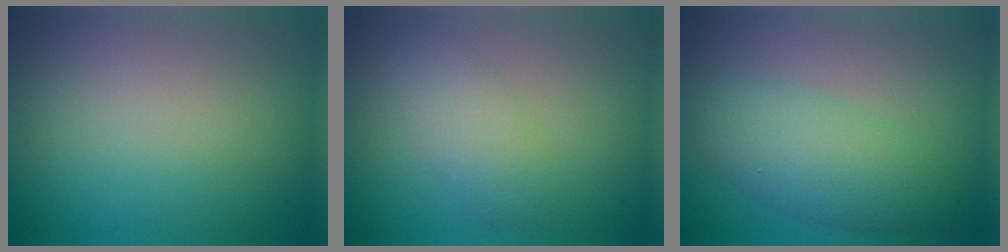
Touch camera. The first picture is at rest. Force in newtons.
{"total": 2.9, "press": 2.9, "slide": 0.1}
{"total": 4.7, "press": 4.7, "slide": 0.0}